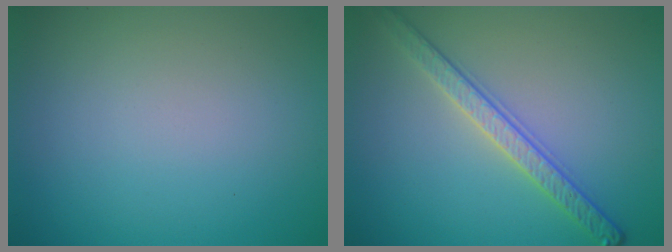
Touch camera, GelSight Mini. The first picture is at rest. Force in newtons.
{"total": 3.2, "press": 3.0, "slide": 1.0}